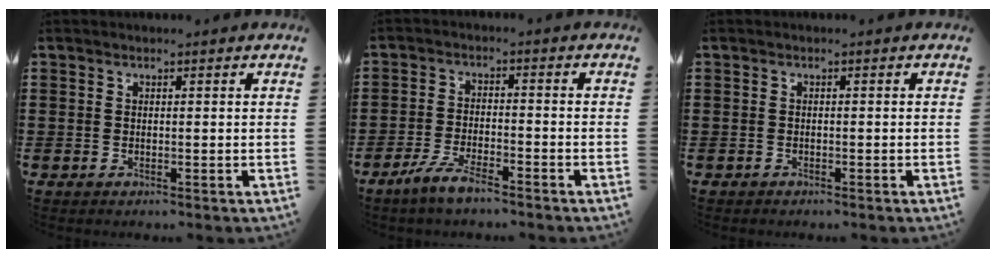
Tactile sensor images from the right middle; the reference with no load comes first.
{"total": 4.7, "force": [-3.8, 0.8, 2.8], "torque": [-0.065, -0.004, -0.075]}
{"total": 0.6, "force": [-0.5, 0.3, 0.0], "torque": [-0.001, 0.003, -0.013]}